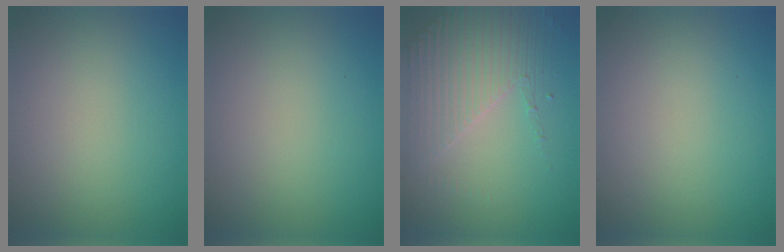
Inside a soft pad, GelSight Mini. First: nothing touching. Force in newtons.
{"total": 0.0}
{"total": 4.3, "press": 3.3, "slide": 2.7}
{"total": 0.0}